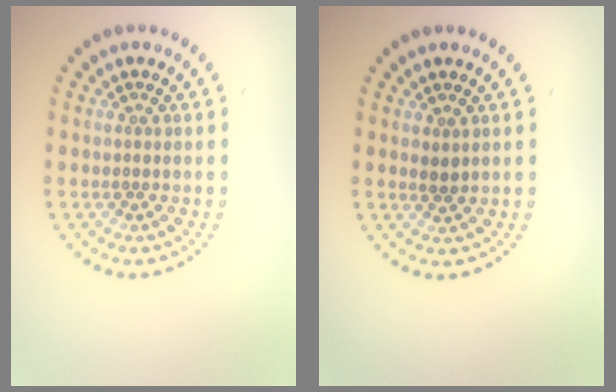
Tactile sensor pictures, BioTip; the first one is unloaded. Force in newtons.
{"total": 0.9, "press": 0.8, "slide": 0.5}